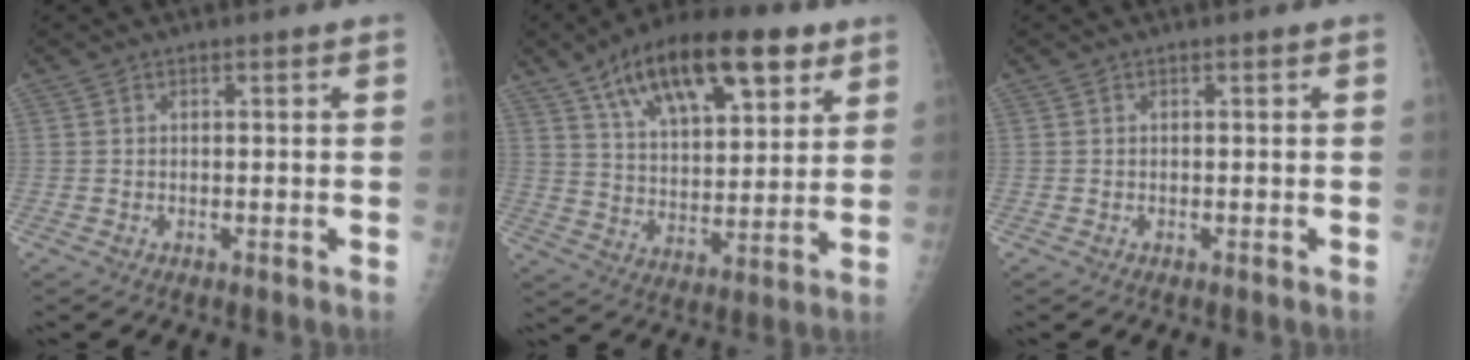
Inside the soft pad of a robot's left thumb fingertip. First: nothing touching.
{"total": 21.7, "force": [11.6, 9.6, 15.6], "torque": [-0.225, -0.022, 0.193]}
{"total": 0.0}